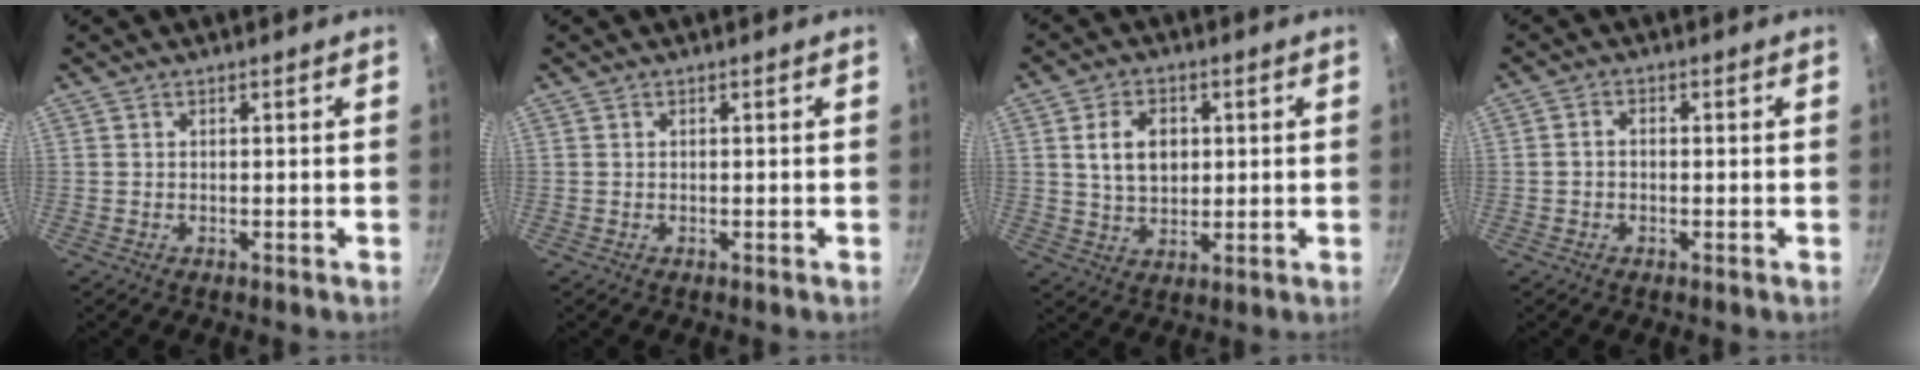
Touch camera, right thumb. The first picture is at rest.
{"total": 0.0}
{"total": 8.5, "force": [1.8, 6.0, 5.7], "torque": [-0.081, -0.005, 0.033]}
{"total": 1.9, "force": [-0.3, 1.4, 1.2], "torque": [-0.021, 0.011, -0.008]}